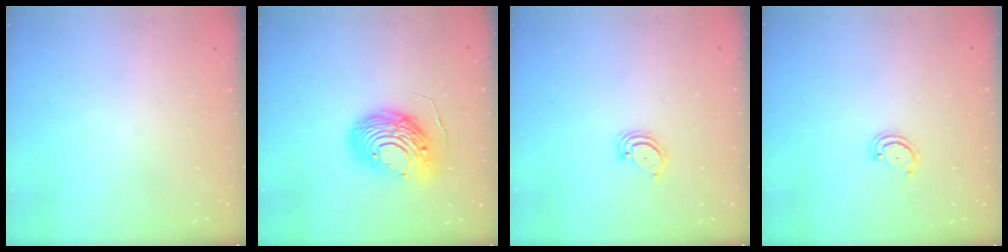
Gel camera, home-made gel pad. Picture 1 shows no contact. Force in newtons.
{"total": 14.7, "press": 14.6, "slide": 1.4}
{"total": 3.5, "press": 3.5, "slide": 0.3}
{"total": 2.6, "press": 2.6, "slide": 0.3}